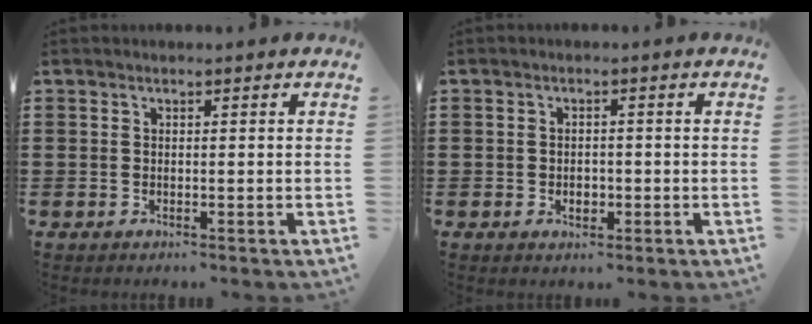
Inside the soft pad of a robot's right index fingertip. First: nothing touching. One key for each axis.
{"total": 1.6, "fx": -0.5, "fy": 1.2, "fz": 0.9, "tx": -0.011, "ty": 0.001, "tz": -0.012}